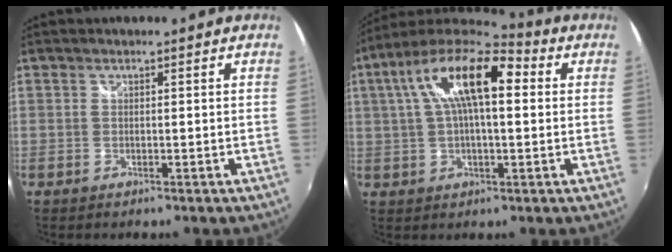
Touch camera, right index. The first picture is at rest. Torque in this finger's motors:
{"motor_torque": [0.65, 0.07, 0.80, 0.21]}